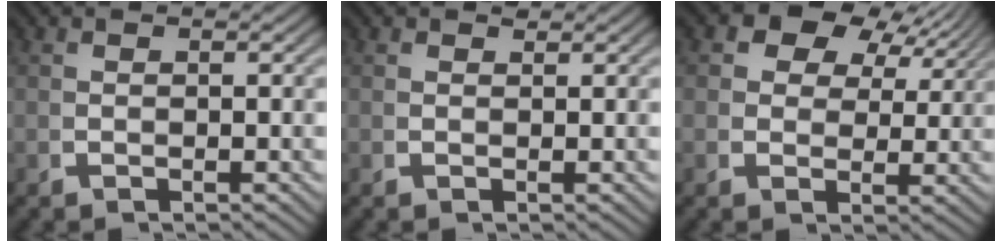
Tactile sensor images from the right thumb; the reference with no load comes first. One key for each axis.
{"total": 0.7, "fx": 0.6, "fy": 0.3, "fz": 0.1, "tx": 0.001, "ty": -0.001, "tz": 0.010}
{"total": 6.2, "fx": 3.2, "fy": 3.8, "fz": 3.6, "tx": -0.065, "ty": 0.002, "tz": 0.053}